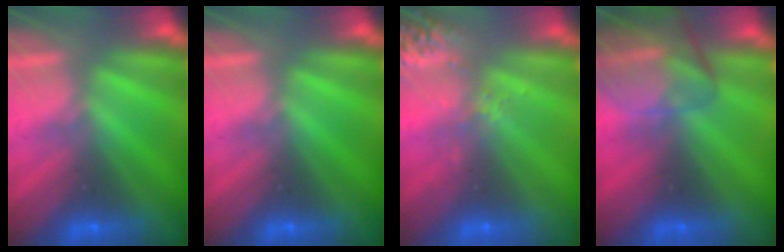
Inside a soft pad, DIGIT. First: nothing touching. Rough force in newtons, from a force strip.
{"total": 0.0}
{"total": 2.6}
{"total": 8.9}